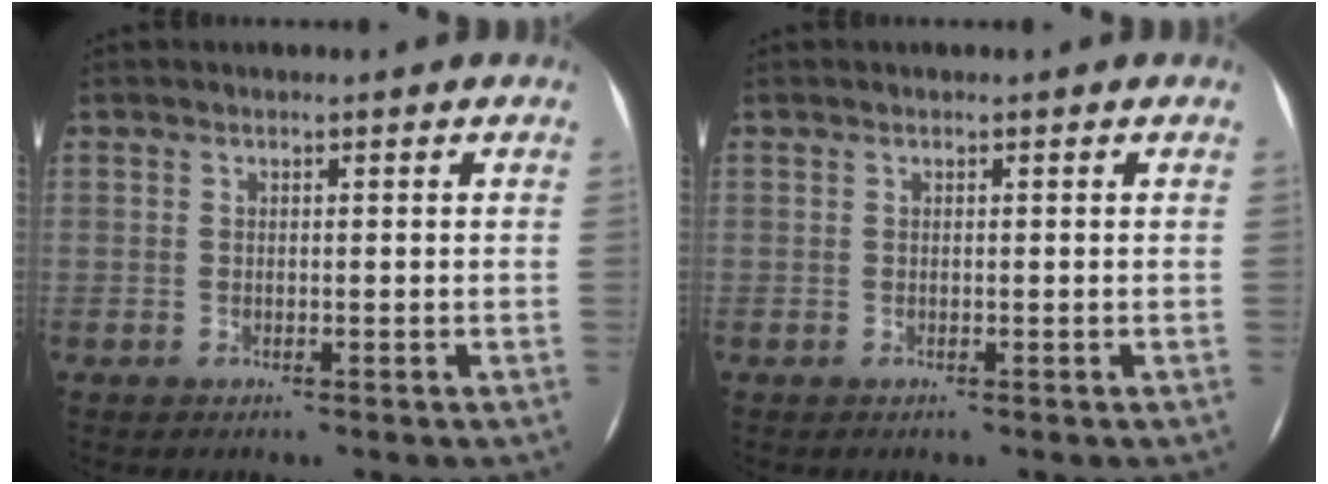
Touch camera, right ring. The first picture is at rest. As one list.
[{"total": 0.0}]